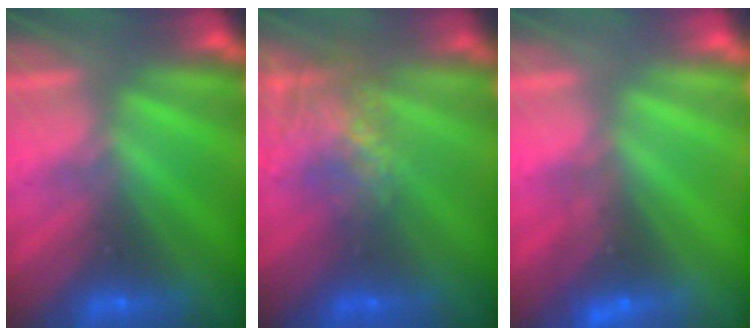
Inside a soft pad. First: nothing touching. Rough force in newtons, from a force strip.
{"total": 9.4}
{"total": 2.4}